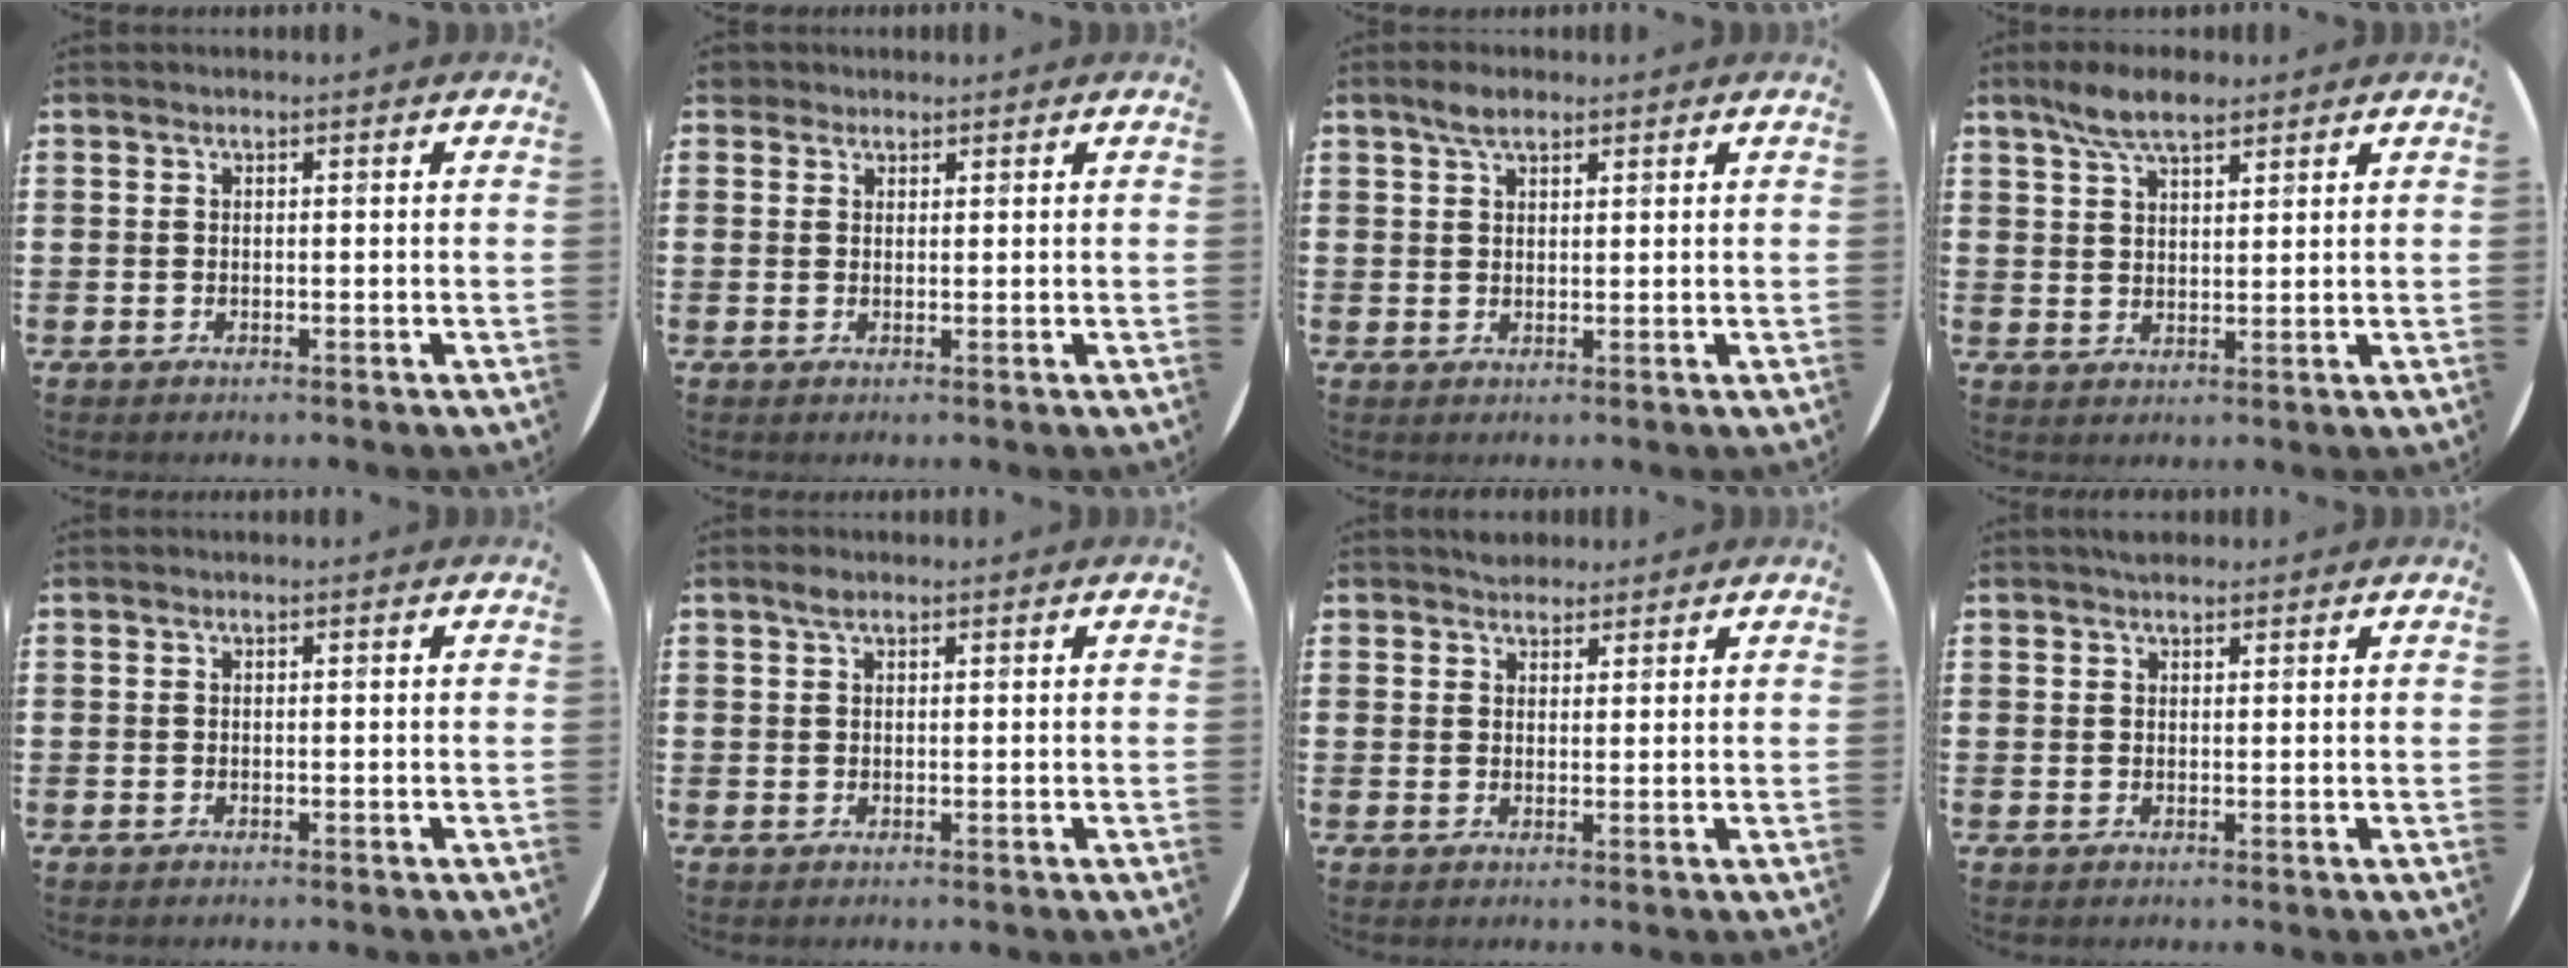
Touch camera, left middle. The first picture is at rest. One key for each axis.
{"total": 1.5, "fx": 1.3, "fy": 0.7, "fz": 0.1, "tx": 0.004, "ty": 0.001, "tz": 0.024}
{"total": 2.9, "fx": 2.2, "fy": 1.2, "fz": 1.5, "tx": -0.023, "ty": 0.003, "tz": 0.038}
{"total": 5.7, "fx": 4.5, "fy": 1.8, "fz": 3.1, "tx": -0.070, "ty": 0.000, "tz": 0.082}
{"total": 0.0}
{"total": 1.2, "fx": 0.8, "fy": 0.6, "fz": 0.7, "tx": -0.007, "ty": 0.002, "tz": 0.013}
{"total": 2.3, "fx": 2.1, "fy": 0.9, "fz": -0.1, "tx": 0.006, "ty": 0.001, "tz": 0.040}
{"total": 1.2, "fx": 1.1, "fy": 0.3, "fz": 0.1, "tx": 0.004, "ty": -0.002, "tz": 0.020}